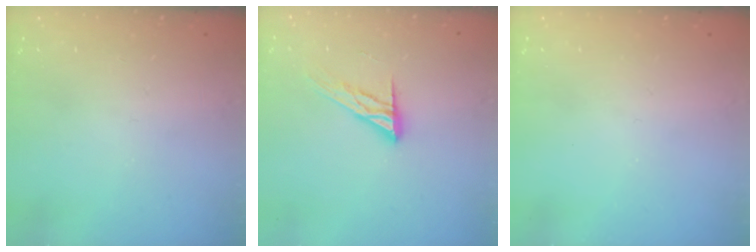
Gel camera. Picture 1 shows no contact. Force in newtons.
{"total": 11.1, "press": 11.1, "slide": 0.9}
{"total": 0.0}